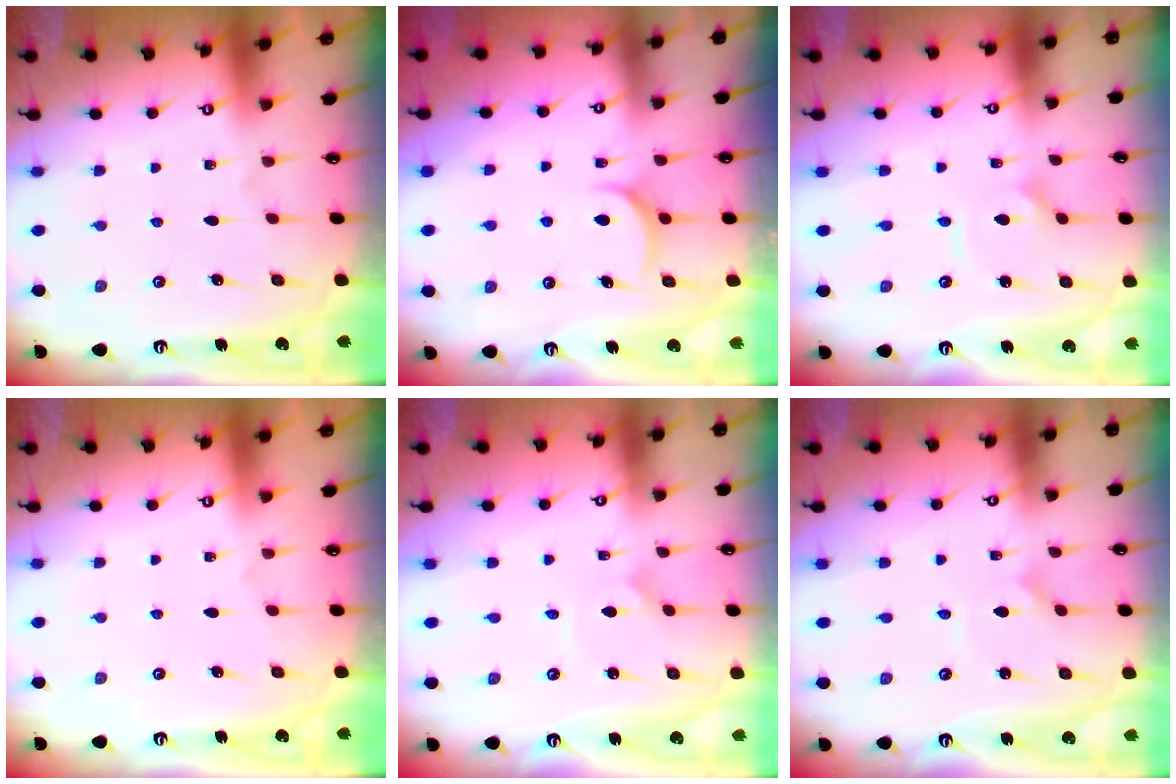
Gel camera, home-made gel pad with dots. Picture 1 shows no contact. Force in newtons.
{"total": 5.5, "press": 5.5, "slide": 0.1}
{"total": 2.1, "press": 2.1, "slide": 0.6}
{"total": 0.0}
{"total": 0.0}
{"total": 0.0}